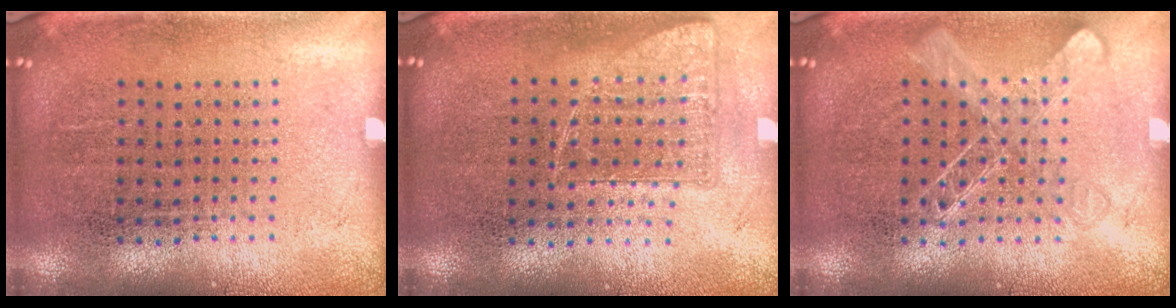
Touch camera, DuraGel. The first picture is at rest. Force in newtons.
{"total": 0.8, "press": 0.8, "slide": 0.2}
{"total": 2.0, "press": 1.9, "slide": 0.3}